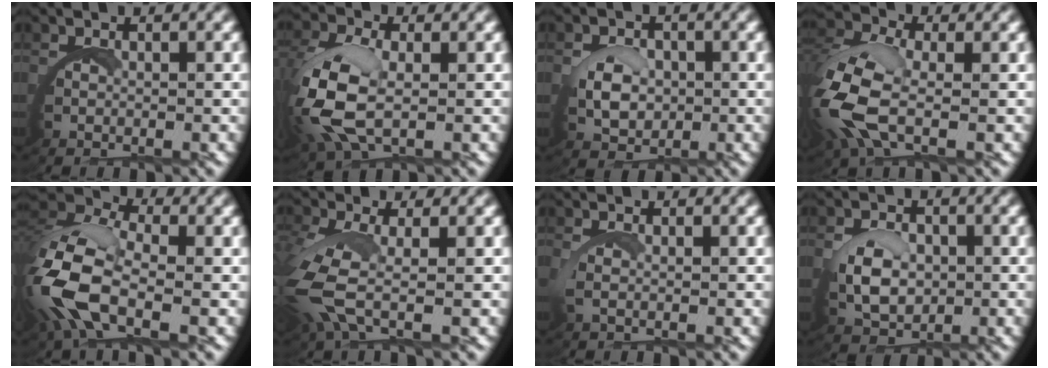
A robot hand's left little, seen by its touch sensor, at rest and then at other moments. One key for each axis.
{"total": 6.6, "fx": 0.2, "fy": 4.2, "fz": 5.1, "tx": -0.147, "ty": -0.012, "tz": 0.012}
{"total": 2.4, "fx": 0.6, "fy": 1.6, "fz": 1.7, "tx": -0.033, "ty": -0.005, "tz": 0.014}
{"total": 5.7, "fx": 0.0, "fy": 2.9, "fz": 4.9, "tx": -0.137, "ty": -0.010, "tz": 0.003}
{"total": 8.0, "fx": 0.2, "fy": 4.5, "fz": 6.5, "tx": -0.173, "ty": -0.016, "tz": 0.007}
{"total": 4.0, "fx": 0.3, "fy": 1.4, "fz": 3.8, "tx": -0.115, "ty": -0.018, "tz": 0.015}
{"total": 1.4, "fx": 0.2, "fy": 0.0, "fz": 1.4, "tx": -0.034, "ty": -0.001, "tz": 0.004}
{"total": 3.2, "fx": 0.6, "fy": 2.1, "fz": 2.4, "tx": -0.053, "ty": -0.007, "tz": 0.016}